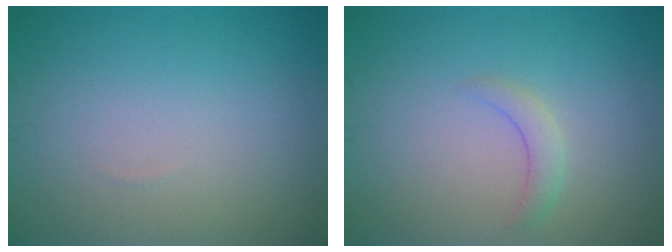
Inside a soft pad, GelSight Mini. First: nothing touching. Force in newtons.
{"total": 1.5, "press": 1.5, "slide": 0.3}